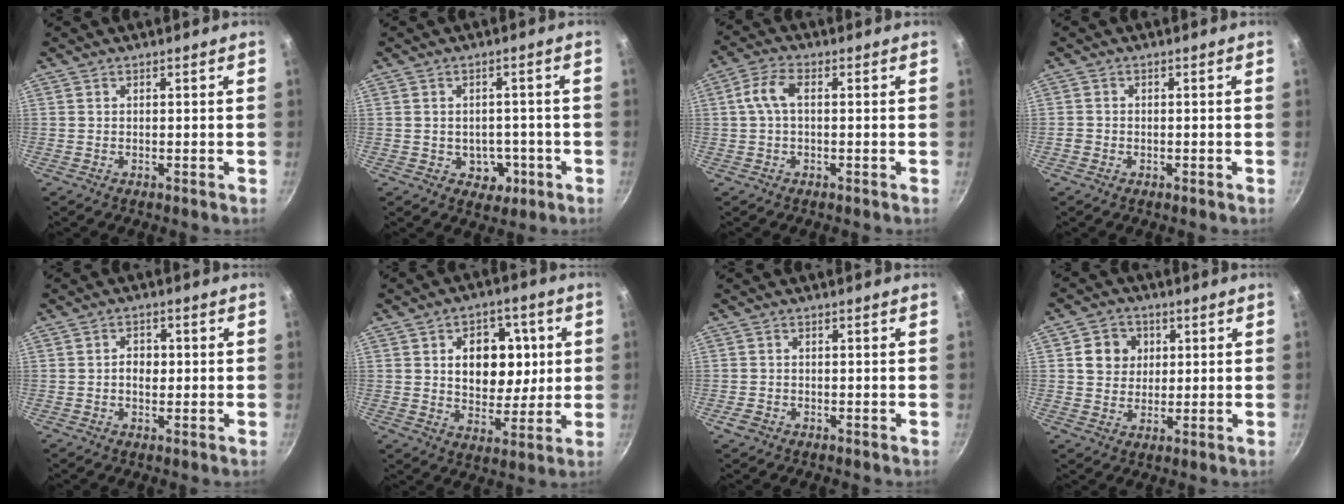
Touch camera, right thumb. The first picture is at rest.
{"total": 5.0, "force": [-1.6, 4.0, 2.4], "torque": [-0.003, 0.015, -0.015]}
{"total": 5.2, "force": [0.6, 2.6, 4.4], "torque": [-0.097, 0.018, 0.007]}
{"total": 1.3, "force": [-0.5, 1.1, 0.4], "torque": [-0.004, 0.004, -0.012]}
{"total": 3.2, "force": [-0.1, 2.4, 2.2], "torque": [-0.020, 0.007, -0.006]}
{"total": 13.4, "force": [2.4, 9.4, 9.2], "torque": [-0.075, -0.003, 0.040]}
{"total": 1.9, "force": [-1.0, 1.4, 0.7], "torque": [-0.013, 0.003, -0.018]}
{"total": 7.4, "force": [1.7, 6.5, 3.0], "torque": [-0.018, -0.003, 0.027]}